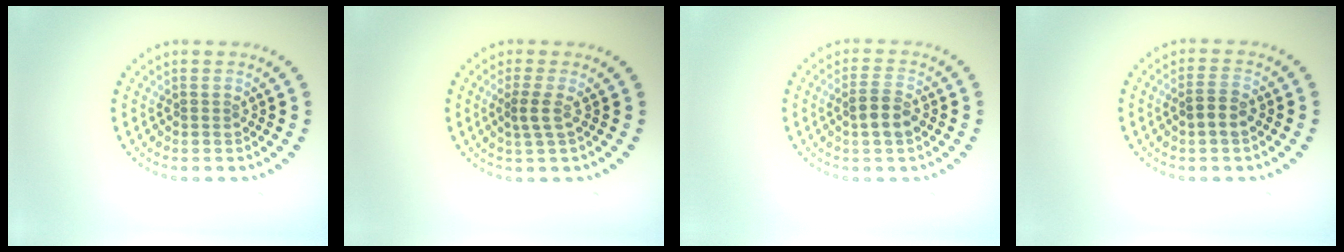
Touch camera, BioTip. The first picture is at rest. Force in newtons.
{"total": 1.4, "press": 1.1, "slide": 0.8}
{"total": 2.7, "press": 2.6, "slide": 0.7}
{"total": 2.1, "press": 2.1, "slide": 0.5}